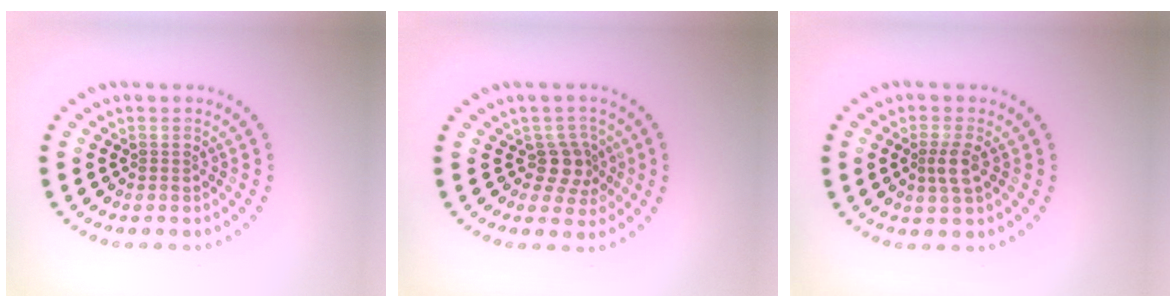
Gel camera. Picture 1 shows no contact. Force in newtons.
{"total": 2.8, "press": 2.1, "slide": 1.8}
{"total": 2.0, "press": 1.8, "slide": 1.0}